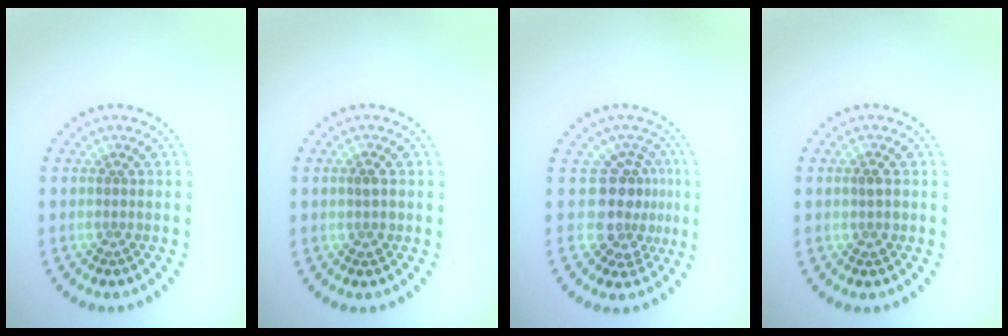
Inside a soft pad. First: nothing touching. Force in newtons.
{"total": 1.2, "press": 1.2, "slide": 0.1}
{"total": 3.9, "press": 2.8, "slide": 2.7}
{"total": 1.2, "press": 1.2, "slide": 0.1}